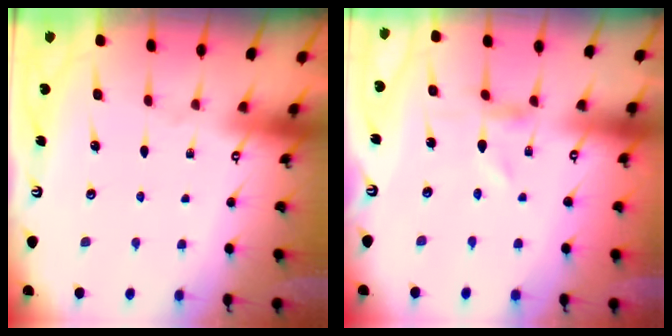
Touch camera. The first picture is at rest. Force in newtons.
{"total": 0.0}